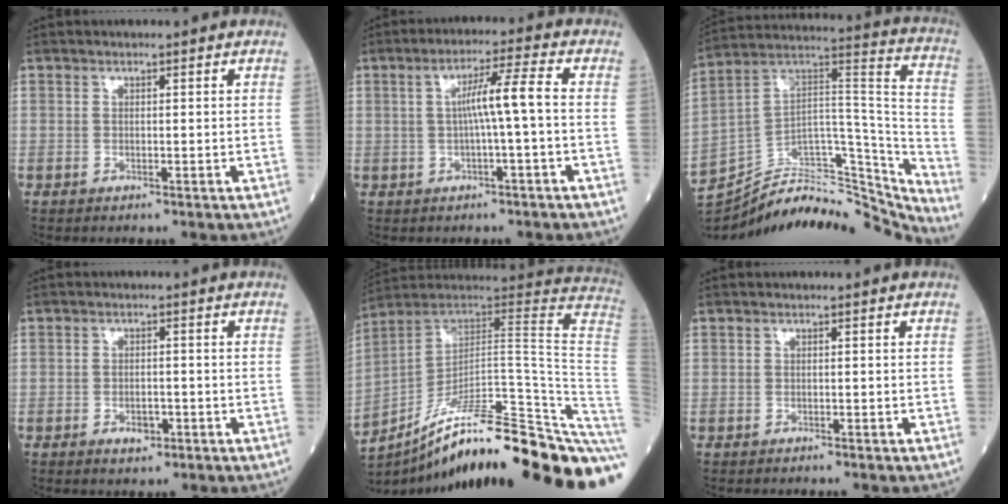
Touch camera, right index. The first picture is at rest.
{"total": 5.9, "force": [-0.2, -0.6, 5.9], "torque": [-0.100, 0.014, -0.001]}
{"total": 28.8, "force": [-25.9, 6.7, 10.7], "torque": [-0.158, 0.043, -0.387]}
{"total": 2.6, "force": [-1.3, 1.4, 1.8], "torque": [-0.027, 0.003, -0.015]}
{"total": 33.3, "force": [-25.4, 0.4, 21.6], "torque": [-0.170, -0.004, -0.357]}
{"total": 0.6, "force": [-0.5, 0.0, 0.3], "torque": [-0.004, -0.001, -0.009]}